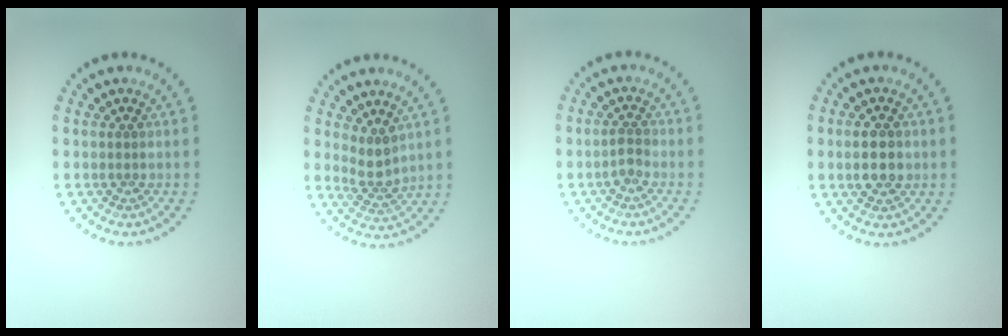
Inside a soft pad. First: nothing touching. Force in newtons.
{"total": 2.3, "press": 1.6, "slide": 1.6}
{"total": 1.1, "press": 1.0, "slide": 0.4}
{"total": 2.8, "press": 2.8, "slide": 0.2}